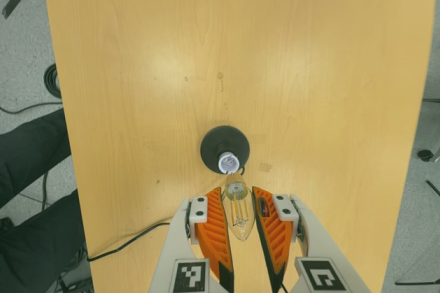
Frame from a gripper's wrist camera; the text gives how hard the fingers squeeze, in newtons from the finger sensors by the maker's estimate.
{"total": 12.6, "left": 14.3, "right": 10.9}